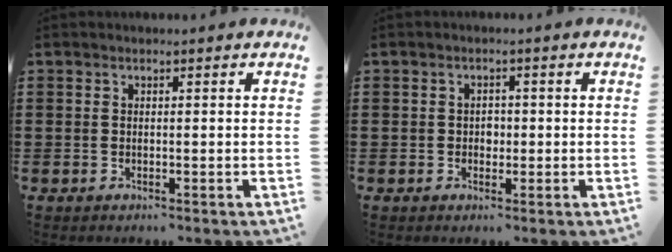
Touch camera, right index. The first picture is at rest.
{"total": 1.4, "force": [-0.2, 1.1, 0.9], "torque": [-0.019, 0.004, -0.005]}